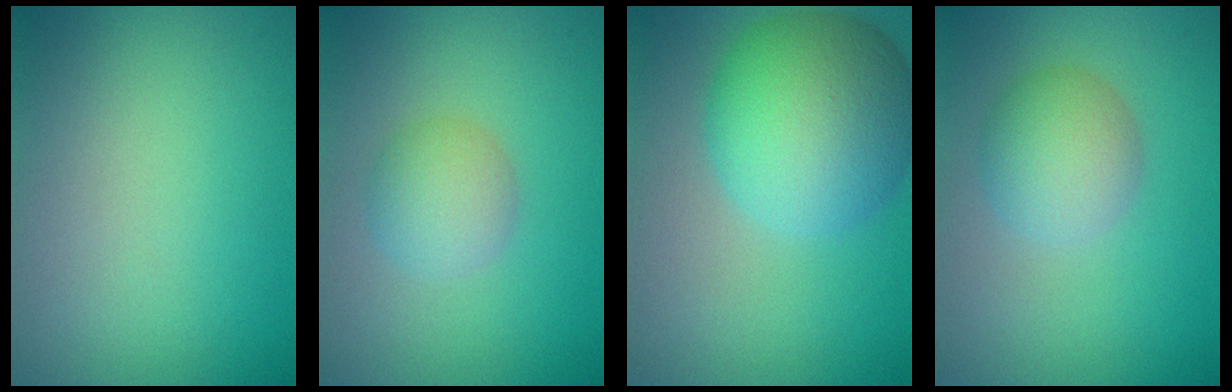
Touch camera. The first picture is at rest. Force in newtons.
{"total": 2.9, "press": 2.9, "slide": 0.1}
{"total": 9.9, "press": 9.9, "slide": 0.2}
{"total": 3.8, "press": 3.8, "slide": 0.1}